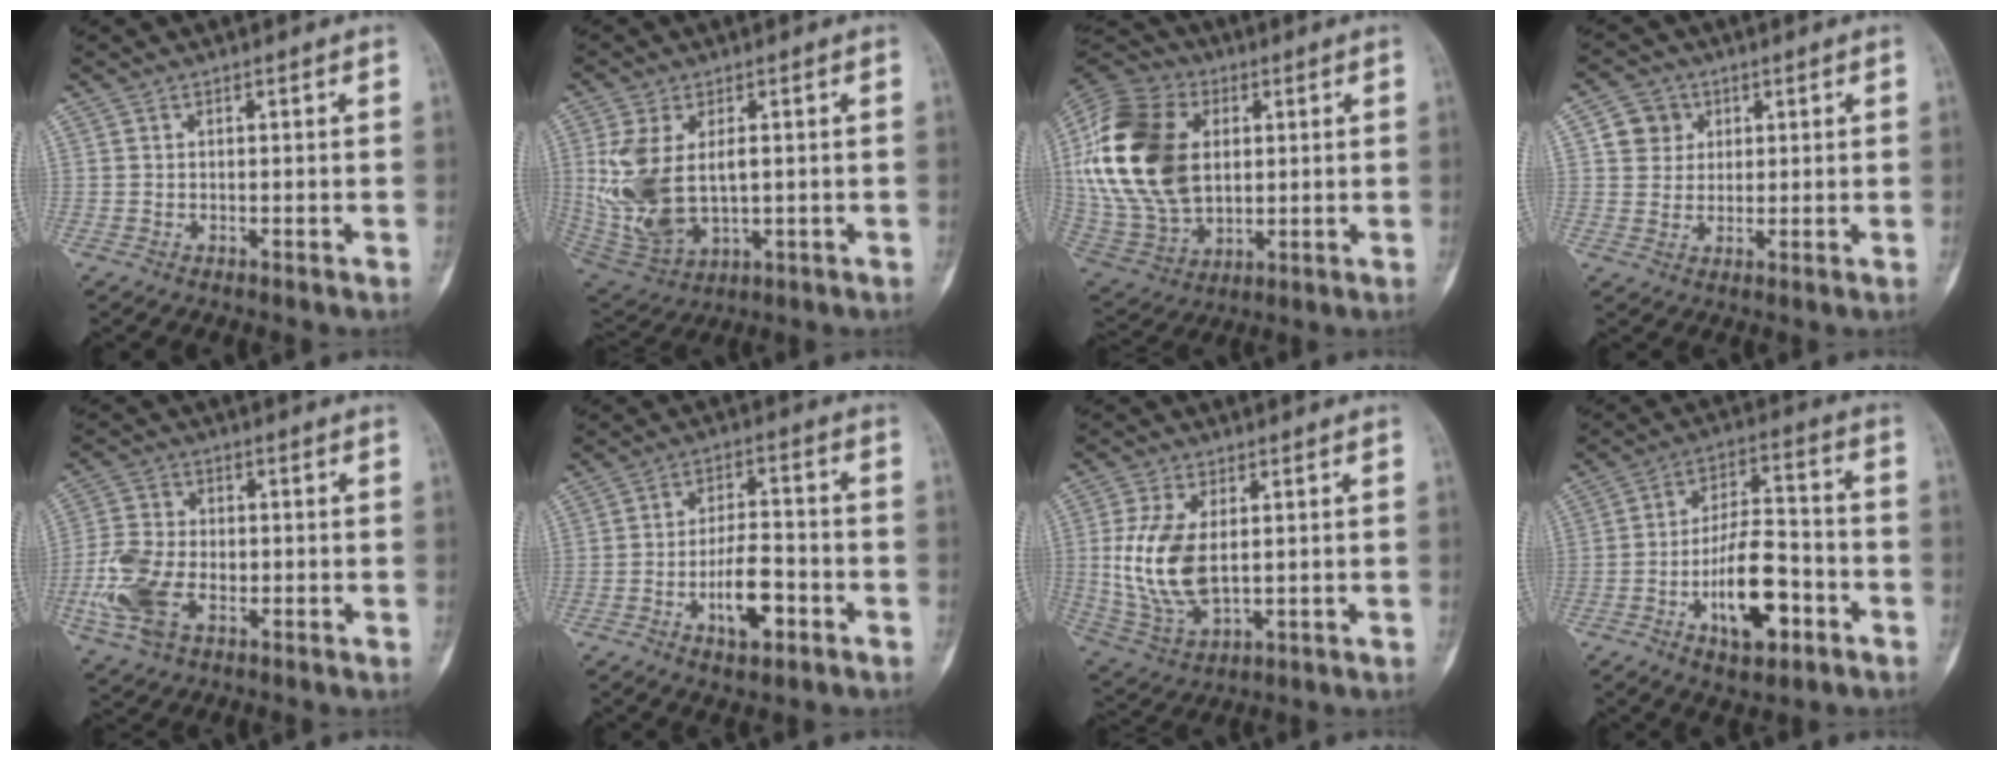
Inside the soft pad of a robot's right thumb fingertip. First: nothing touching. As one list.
[{"total": 14.7, "force": [0.7, 8.8, 11.8], "torque": [-0.242, -0.010, 0.036]}, {"total": 26.2, "force": [3.7, 17.7, 18.9], "torque": [-0.391, -0.007, 0.076]}, {"total": 5.3, "force": [1.7, 4.9, 1.3], "torque": [0.004, -0.001, 0.027]}, {"total": 11.5, "force": [-3.0, 7.2, 8.4], "torque": [-0.189, 0.006, -0.060]}, {"total": 9.0, "force": [-3.8, 3.8, 7.2], "torque": [-0.115, 0.026, -0.063]}, {"total": 13.2, "force": [0.6, 7.4, 10.9], "torque": [-0.225, -0.012, 0.025]}, {"total": 14.0, "force": [-5.7, 6.2, 11.2], "torque": [-0.173, 0.037, -0.091]}]